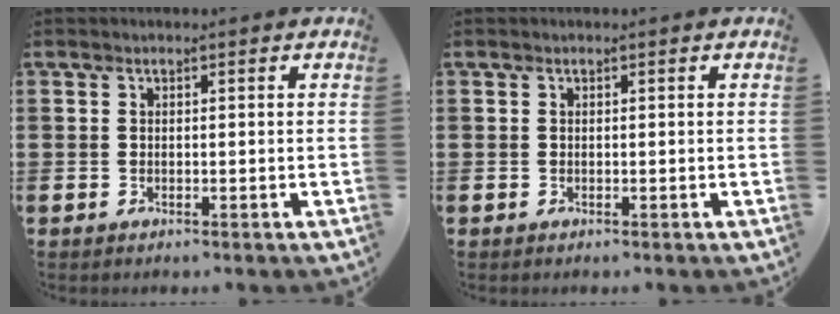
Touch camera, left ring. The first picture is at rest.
{"total": 0.0}